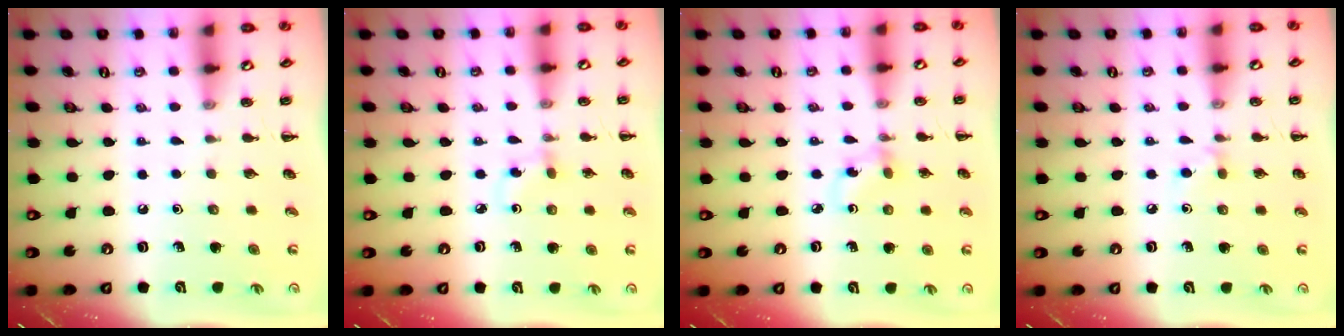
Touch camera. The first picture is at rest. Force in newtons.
{"total": 3.0, "press": 2.8, "slide": 1.2}
{"total": 3.3, "press": 3.0, "slide": 1.2}
{"total": 5.1, "press": 4.9, "slide": 1.4}